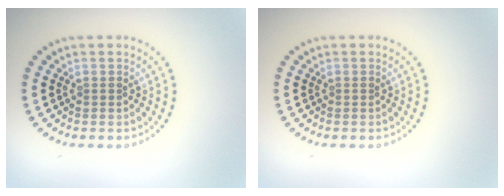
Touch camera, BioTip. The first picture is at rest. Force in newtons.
{"total": 0.0}